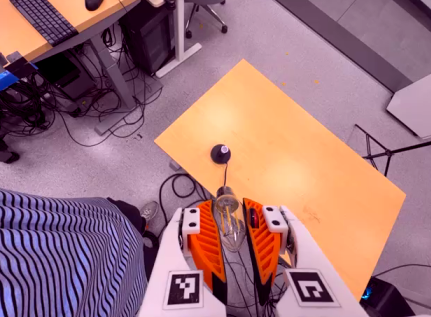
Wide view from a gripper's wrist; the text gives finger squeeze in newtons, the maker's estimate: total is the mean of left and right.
{"total": 21.0, "left": 24.7, "right": 17.3}